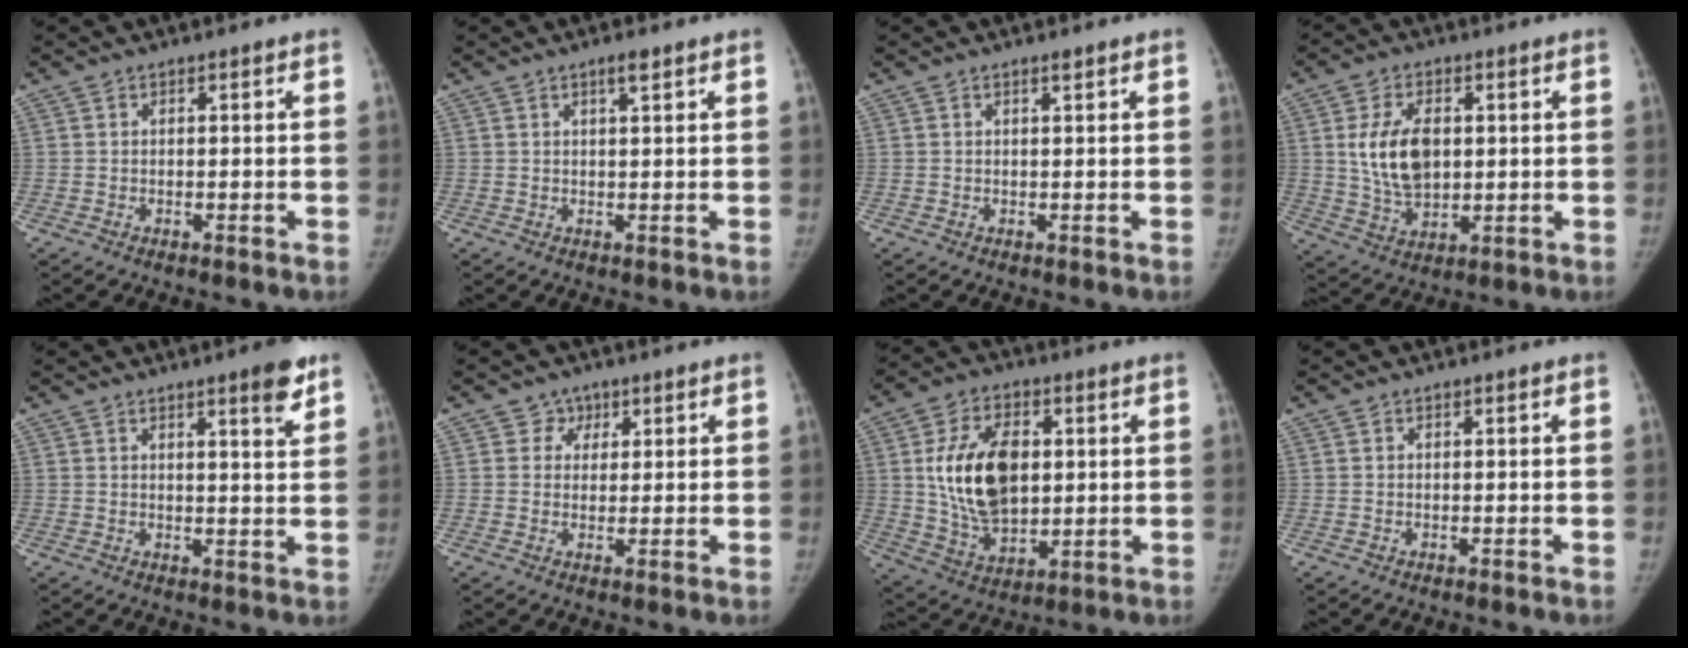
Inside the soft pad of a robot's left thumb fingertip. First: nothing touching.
{"total": 2.0, "force": [1.3, 0.2, 1.4], "torque": [-0.024, -0.009, 0.025]}
{"total": 0.7, "force": [0.6, 0.0, 0.4], "torque": [-0.005, -0.006, 0.014]}
{"total": 10.8, "force": [1.9, 6.7, 8.3], "torque": [-0.134, -0.013, 0.045]}
{"total": 5.3, "force": [3.5, 0.6, 3.9], "torque": [-0.044, -0.023, 0.049]}
{"total": 2.9, "force": [1.5, 2.5, -0.1], "torque": [0.029, -0.005, 0.017]}
{"total": 16.6, "force": [2.7, 10.4, 12.7], "torque": [-0.192, -0.015, 0.058]}
{"total": 0.0}